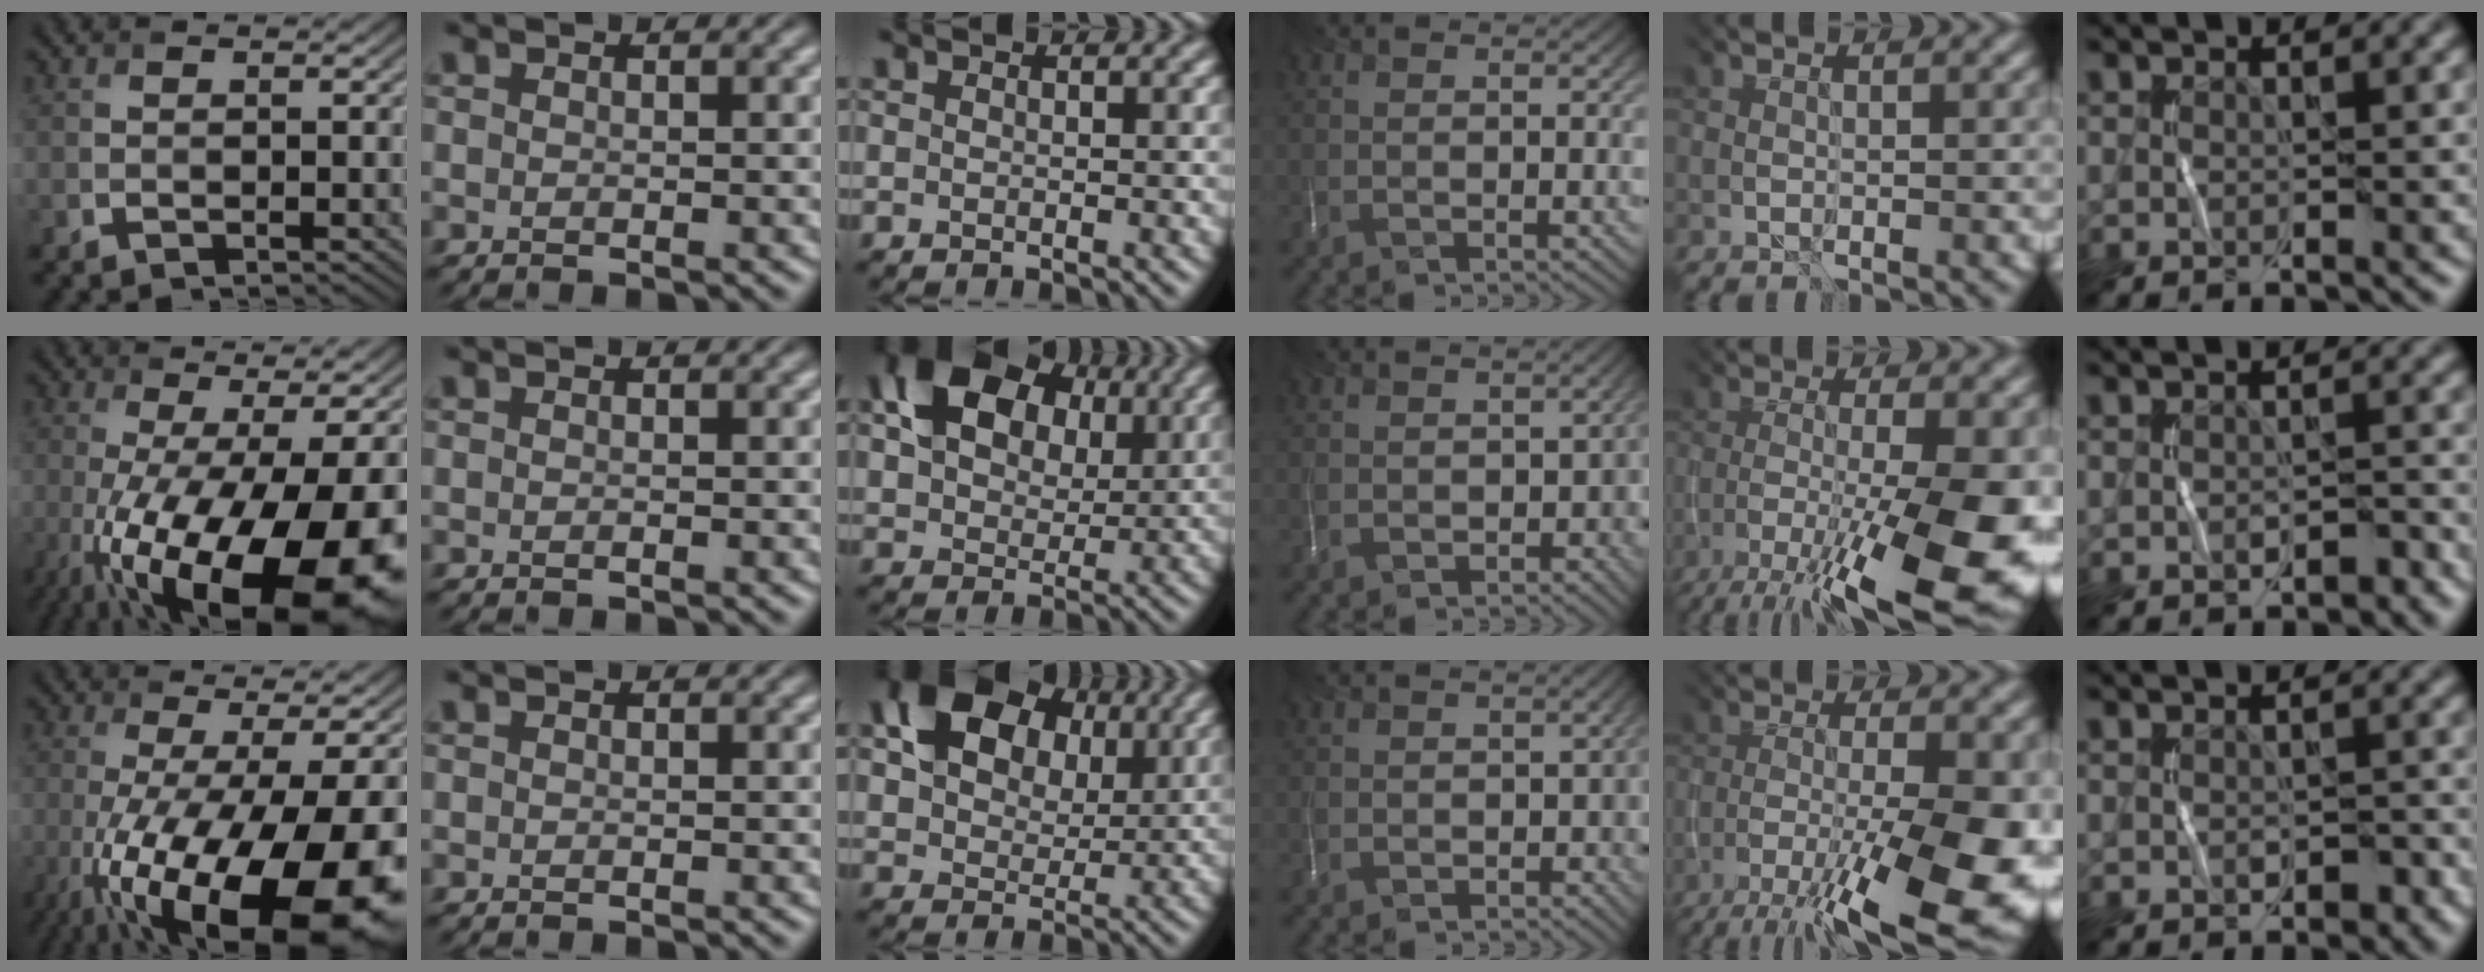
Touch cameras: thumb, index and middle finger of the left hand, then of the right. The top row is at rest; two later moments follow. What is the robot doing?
{"motion": "wrap", "object": "string"}